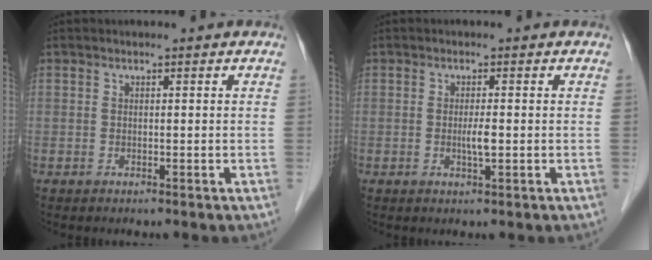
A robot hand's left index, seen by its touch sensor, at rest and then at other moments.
{"total": 2.0, "force": [-0.3, 0.2, 2.0], "torque": [-0.040, -0.002, -0.004]}